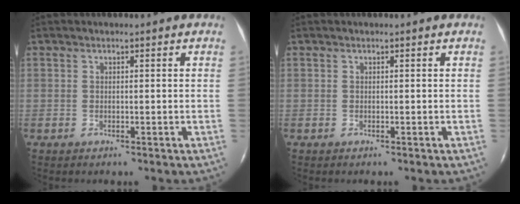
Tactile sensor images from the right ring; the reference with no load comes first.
{"total": 0.0}